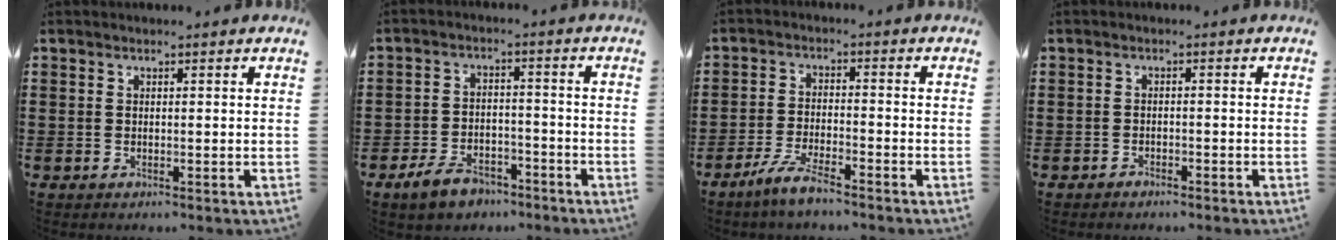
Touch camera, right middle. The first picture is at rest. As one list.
[{"total": 5.5, "force": [-4.5, 2.1, 2.2], "torque": [-0.051, 0.009, -0.088]}, {"total": 5.1, "force": [-4.1, 0.4, 3.0], "torque": [-0.078, -0.011, -0.082]}, {"total": 1.3, "force": [-1.3, 0.2, 0.1], "torque": [-0.008, 0.000, -0.026]}]